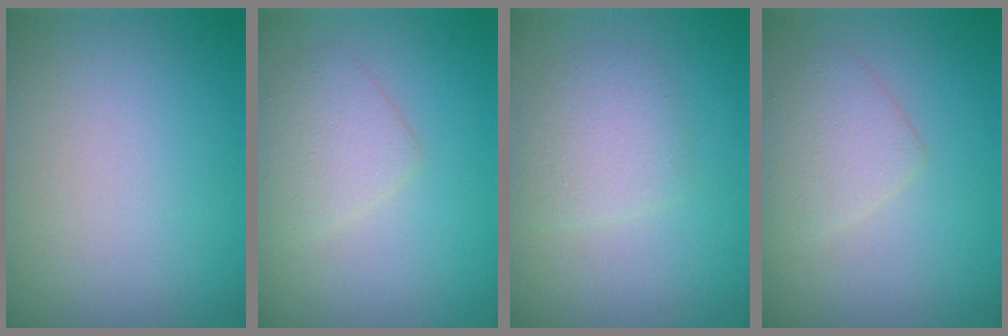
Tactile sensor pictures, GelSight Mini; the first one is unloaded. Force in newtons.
{"total": 2.6, "press": 2.6, "slide": 0.0}
{"total": 2.6, "press": 2.6, "slide": 0.1}
{"total": 2.6, "press": 2.6, "slide": 0.0}